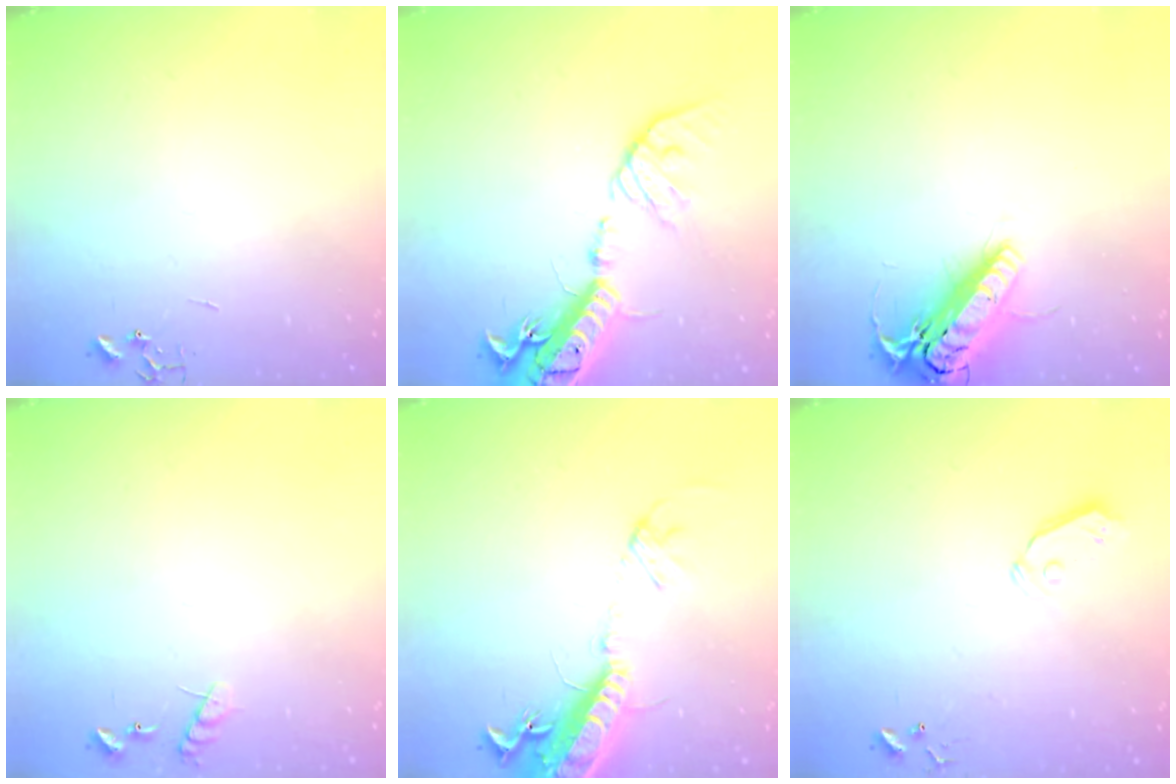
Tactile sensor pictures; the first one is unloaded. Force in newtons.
{"total": 21.1, "press": 20.7, "slide": 4.1}
{"total": 17.8, "press": 17.5, "slide": 3.4}
{"total": 6.7, "press": 6.7, "slide": 0.4}
{"total": 17.8, "press": 17.3, "slide": 4.1}
{"total": 4.4, "press": 4.3, "slide": 0.5}